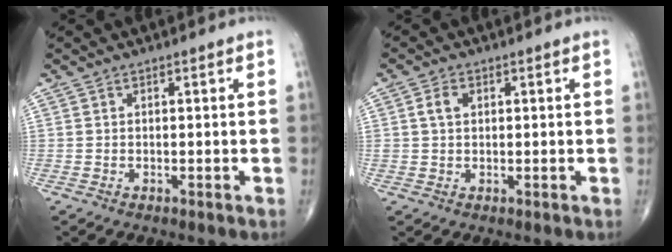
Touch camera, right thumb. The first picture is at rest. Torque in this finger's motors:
{"motor_torque": [0.58, 0.30, 0.60, 0.29, 0.02]}